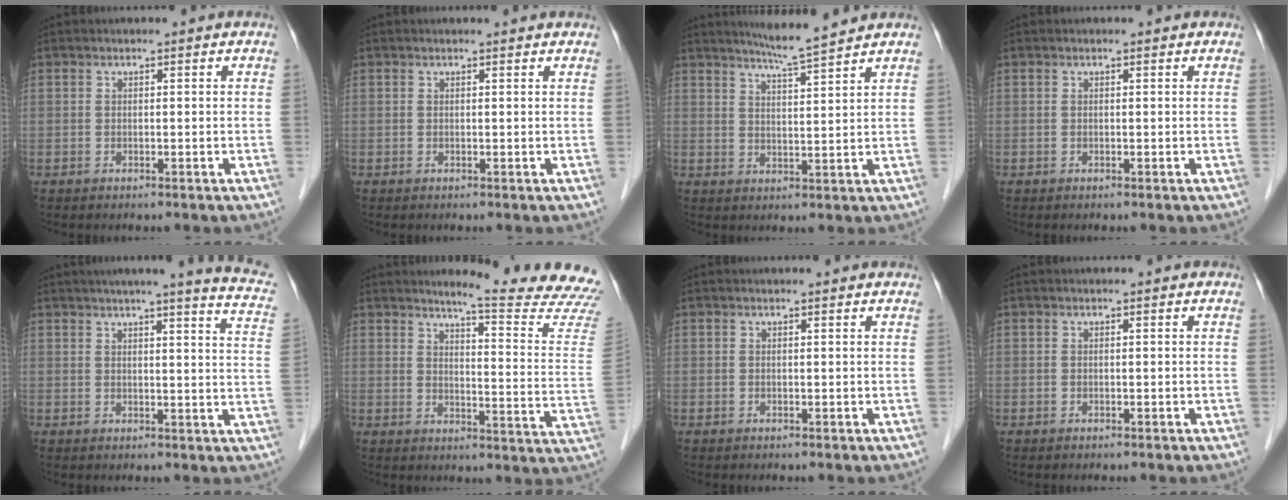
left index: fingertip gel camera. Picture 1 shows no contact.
{"total": 1.5, "force": [1.4, 0.1, 0.3], "torque": [-0.012, 0.006, 0.014]}
{"total": 6.2, "force": [5.5, -1.2, 2.5], "torque": [-0.049, -0.008, 0.092]}
{"total": 0.0}
{"total": 14.5, "force": [11.8, 0.1, 8.5], "torque": [-0.108, -0.024, 0.120]}
{"total": 17.0, "force": [16.2, -1.4, 5.0], "torque": [-0.068, -0.131, 0.177]}
{"total": 1.4, "force": [1.3, 0.1, 0.3], "torque": [-0.012, 0.005, 0.013]}
{"total": 0.0}